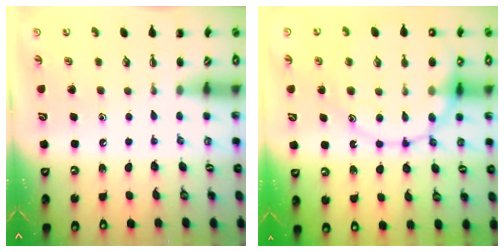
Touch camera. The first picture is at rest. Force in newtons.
{"total": 18.5, "press": 18.3, "slide": 2.5}